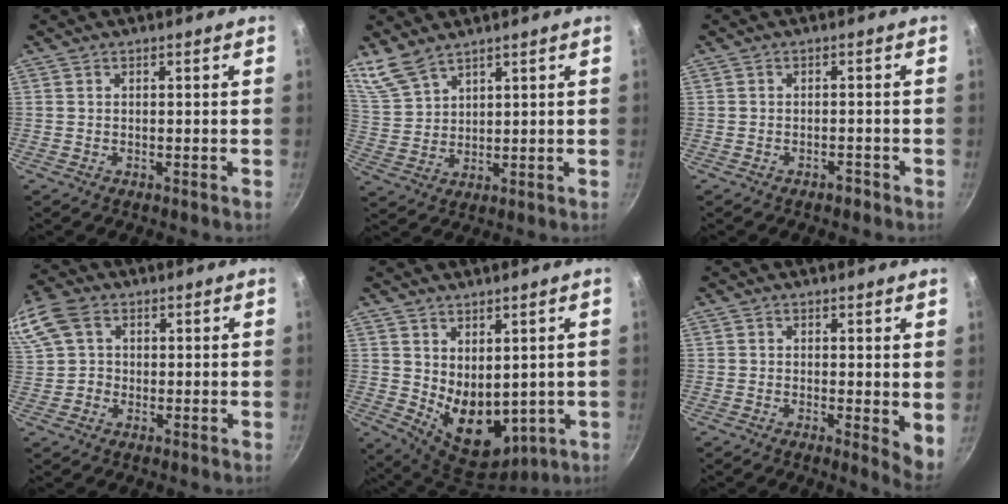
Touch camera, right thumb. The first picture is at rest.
{"total": 7.1, "force": [5.9, 2.8, 2.5], "torque": [-0.043, -0.020, 0.135]}
{"total": 1.5, "force": [-1.2, 0.7, 0.6], "torque": [-0.004, 0.016, -0.012]}
{"total": 14.0, "force": [3.7, 11.3, 7.5], "torque": [-0.185, 0.033, 0.066]}
{"total": 11.5, "force": [1.7, 7.7, 8.4], "torque": [-0.105, -0.042, 0.055]}
{"total": 4.5, "force": [0.7, 1.8, 4.1], "torque": [-0.048, -0.013, 0.006]}